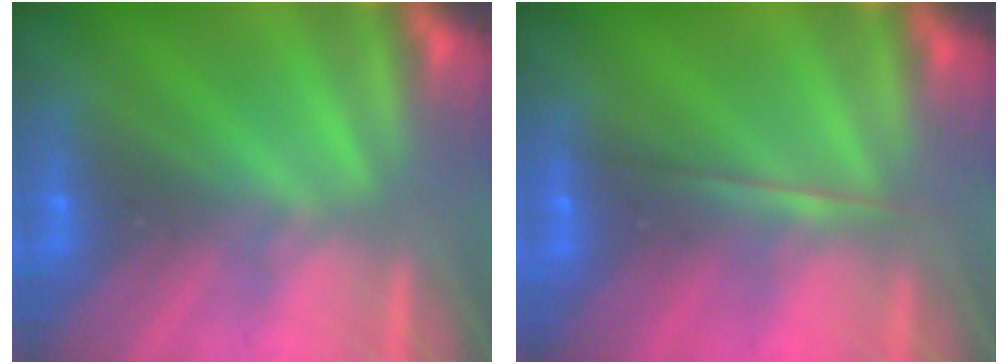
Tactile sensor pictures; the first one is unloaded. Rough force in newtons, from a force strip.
{"total": 1.7}